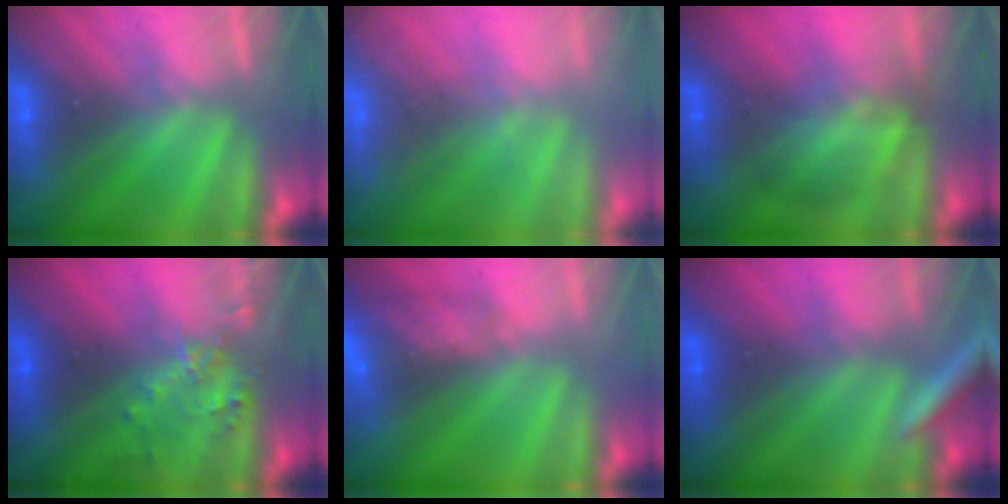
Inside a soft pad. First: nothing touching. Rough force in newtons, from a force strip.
{"total": 7.6}
{"total": 2.9}
{"total": 3.2}
{"total": 10.8}
{"total": 2.7}